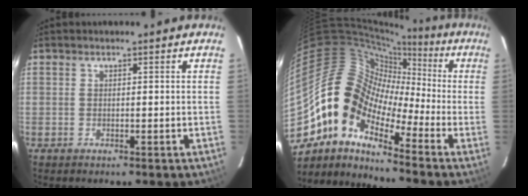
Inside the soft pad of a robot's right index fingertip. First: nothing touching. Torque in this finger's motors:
{"motor_torque": [0.44, -0.26, 0.55, 0.00]}